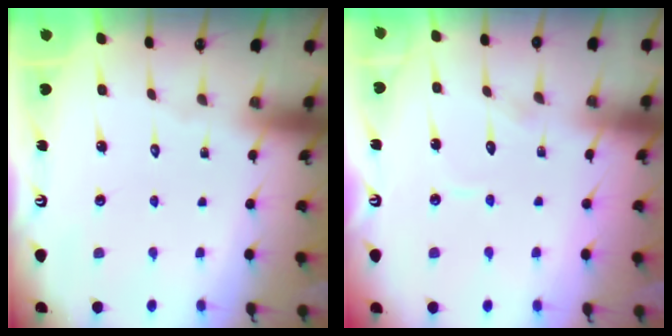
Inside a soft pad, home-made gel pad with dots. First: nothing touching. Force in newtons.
{"total": 6.1, "press": 6.1, "slide": 0.4}